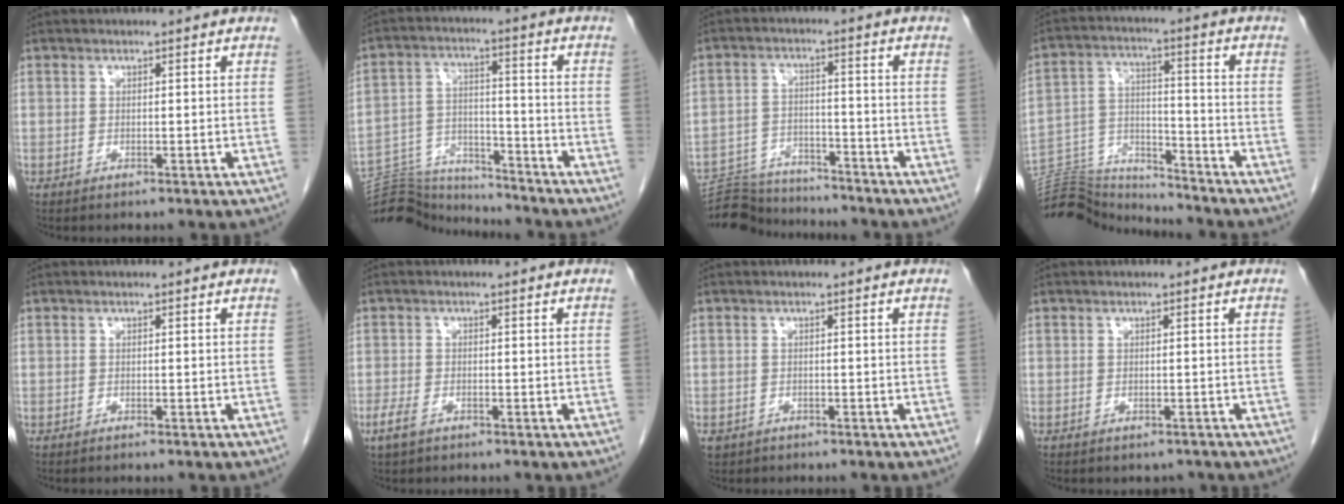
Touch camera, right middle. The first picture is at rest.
{"total": 13.7, "force": [-13.5, 1.8, 1.0], "torque": [-0.025, 0.031, -0.225]}
{"total": 10.2, "force": [-9.9, 2.3, 0.6], "torque": [-0.006, 0.017, -0.162]}
{"total": 12.8, "force": [-12.8, 1.2, 0.4], "torque": [-0.012, 0.038, -0.223]}
{"total": 0.0}
{"total": 2.7, "force": [-1.6, 1.4, 1.7], "torque": [-0.044, -0.002, -0.026]}
{"total": 2.4, "force": [-1.6, 1.7, 0.4], "torque": [-0.010, 0.002, -0.025]}
{"total": 1.3, "force": [-1.1, 0.7, 0.2], "torque": [-0.003, -0.001, -0.014]}